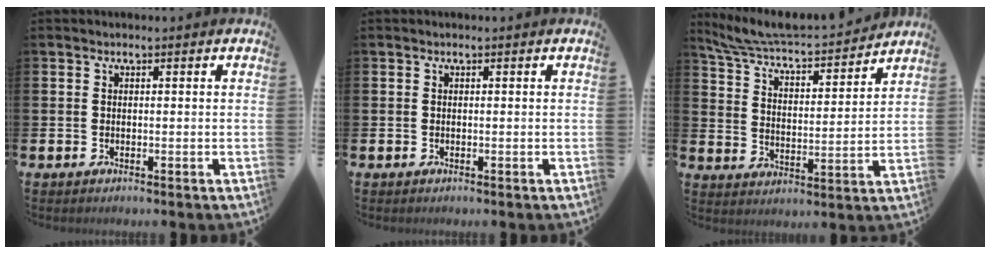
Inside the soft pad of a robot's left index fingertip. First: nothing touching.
{"total": 0.0}
{"total": 6.4, "force": [6.2, 1.2, 1.5], "torque": [-0.062, -0.051, 0.103]}